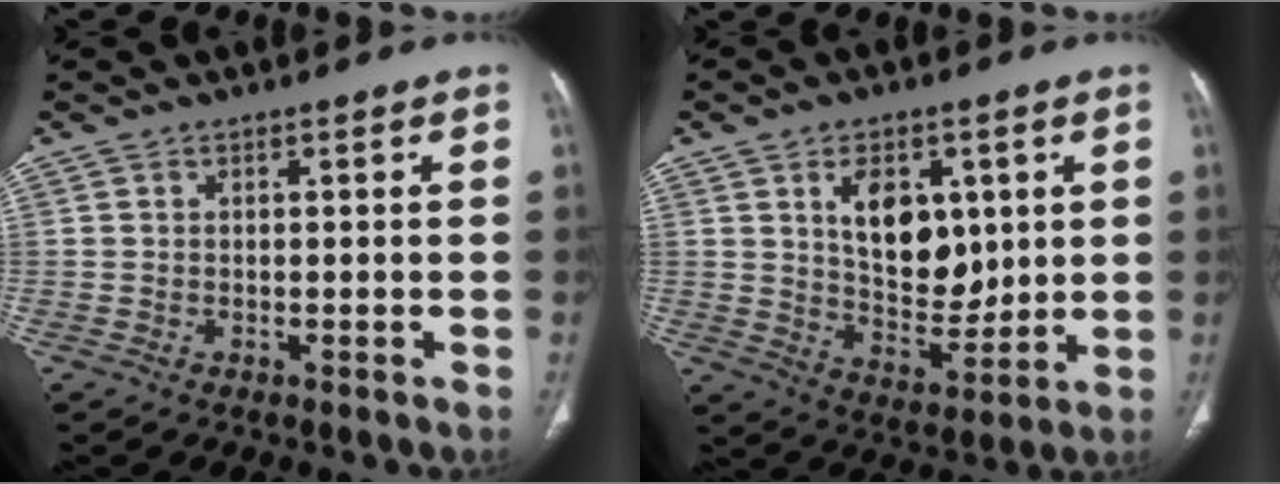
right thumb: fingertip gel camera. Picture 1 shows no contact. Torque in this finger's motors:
{"motor_torque": [2.62, 2.35, 1.23, -1.05, 0.08]}